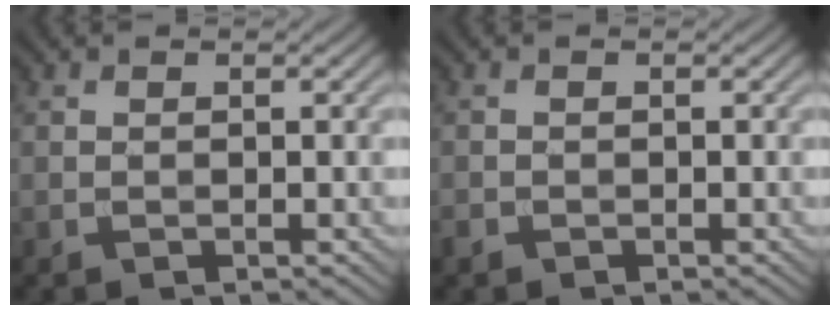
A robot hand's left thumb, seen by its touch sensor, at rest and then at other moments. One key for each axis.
{"total": 0.9, "fx": -0.7, "fy": 0.5, "fz": 0.2, "tx": -0.005, "ty": -0.003, "tz": -0.015}